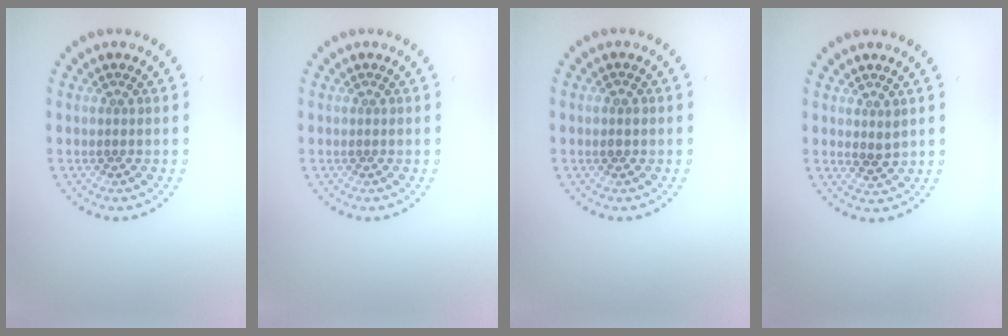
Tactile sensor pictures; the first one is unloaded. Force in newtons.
{"total": 0.0}
{"total": 1.0, "press": 1.0, "slide": 0.1}
{"total": 1.2, "press": 1.1, "slide": 0.5}